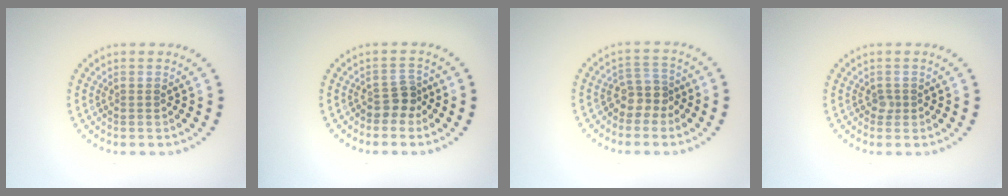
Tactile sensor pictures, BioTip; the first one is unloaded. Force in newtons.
{"total": 2.1, "press": 1.6, "slide": 1.3}
{"total": 2.5, "press": 2.1, "slide": 1.5}
{"total": 0.8, "press": 0.6, "slide": 0.5}